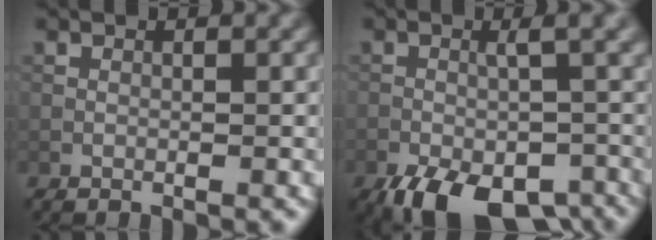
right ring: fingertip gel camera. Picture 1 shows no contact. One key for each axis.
{"total": 9.1, "fx": -5.1, "fy": 3.1, "fz": 6.8, "tx": -0.112, "ty": -0.022, "tz": -0.073}